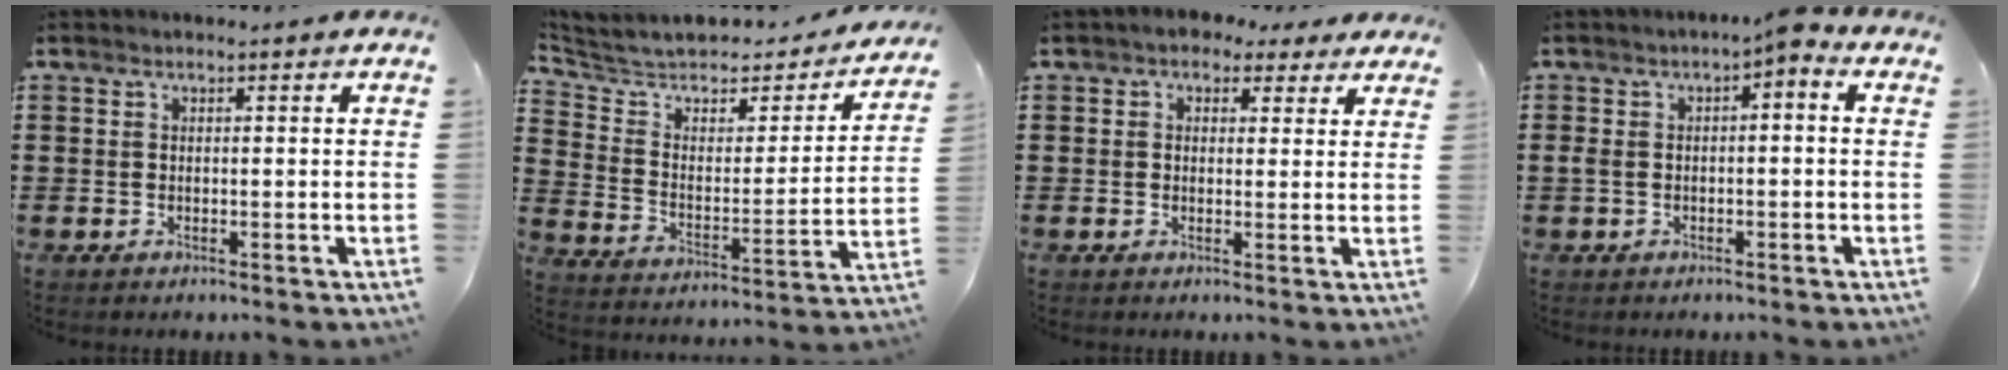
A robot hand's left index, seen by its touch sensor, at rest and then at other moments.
{"total": 5.2, "force": [4.2, 2.2, 2.1], "torque": [-0.069, -0.033, 0.067]}
{"total": 2.4, "force": [1.5, 1.7, 0.7], "torque": [-0.016, 0.007, 0.025]}
{"total": 2.9, "force": [-1.4, 1.0, 2.3], "torque": [-0.050, 0.005, -0.032]}